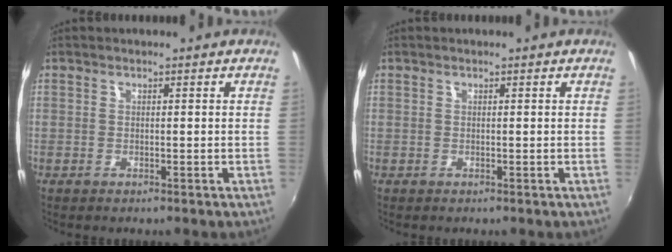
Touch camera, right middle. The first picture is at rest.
{"total": 0.0}